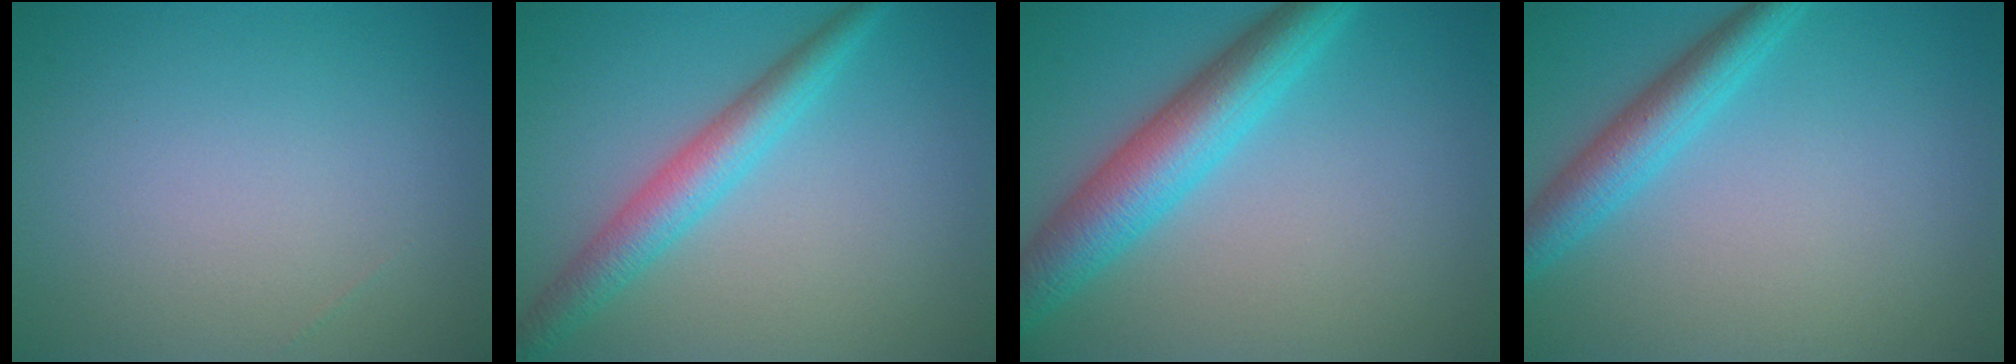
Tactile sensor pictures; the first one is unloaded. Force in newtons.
{"total": 4.1, "press": 4.1, "slide": 0.1}
{"total": 6.4, "press": 6.4, "slide": 0.2}
{"total": 3.9, "press": 3.9, "slide": 0.2}